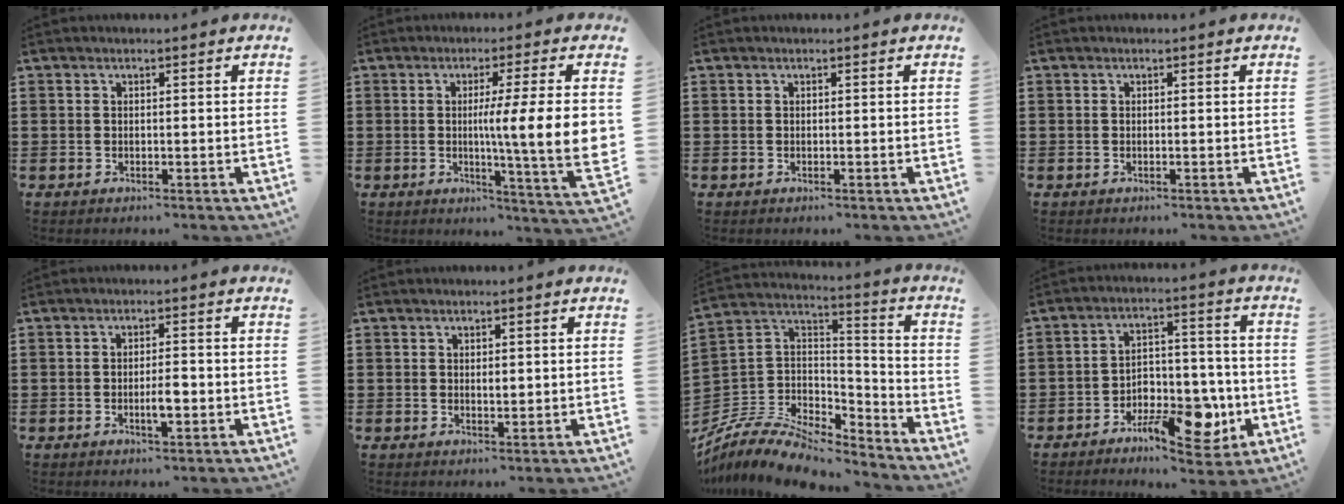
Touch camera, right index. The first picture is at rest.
{"total": 10.6, "force": [0.9, 0.2, 10.5], "torque": [-0.183, -0.019, 0.009]}
{"total": 0.0}
{"total": 0.0}
{"total": 3.2, "force": [-0.8, 0.8, 3.0], "torque": [-0.052, 0.004, -0.015]}
{"total": 1.3, "force": [0.3, 0.5, 1.1], "torque": [-0.022, 0.004, 0.005]}
{"total": 8.9, "force": [-7.6, 3.2, 3.3], "torque": [-0.079, 0.006, -0.149]}
{"total": 9.5, "force": [-4.9, 4.7, 6.7], "torque": [-0.090, 0.015, -0.082]}